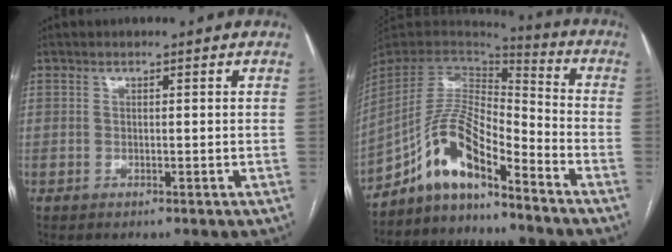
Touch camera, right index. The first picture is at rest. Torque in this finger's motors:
{"motor_torque": [1.11, -1.03, 0.81, 0.21]}